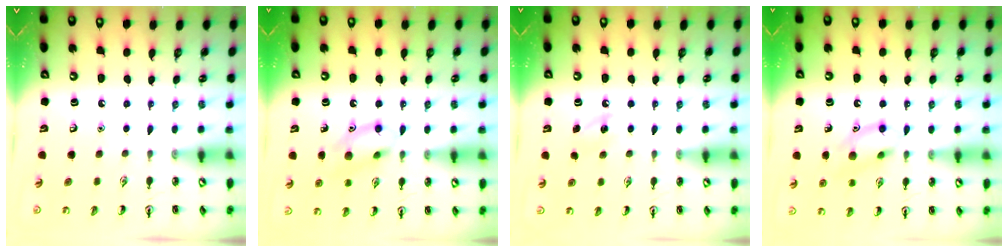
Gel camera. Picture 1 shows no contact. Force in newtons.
{"total": 10.7, "press": 10.6, "slide": 1.4}
{"total": 4.8, "press": 4.5, "slide": 1.6}
{"total": 10.7, "press": 10.6, "slide": 1.4}